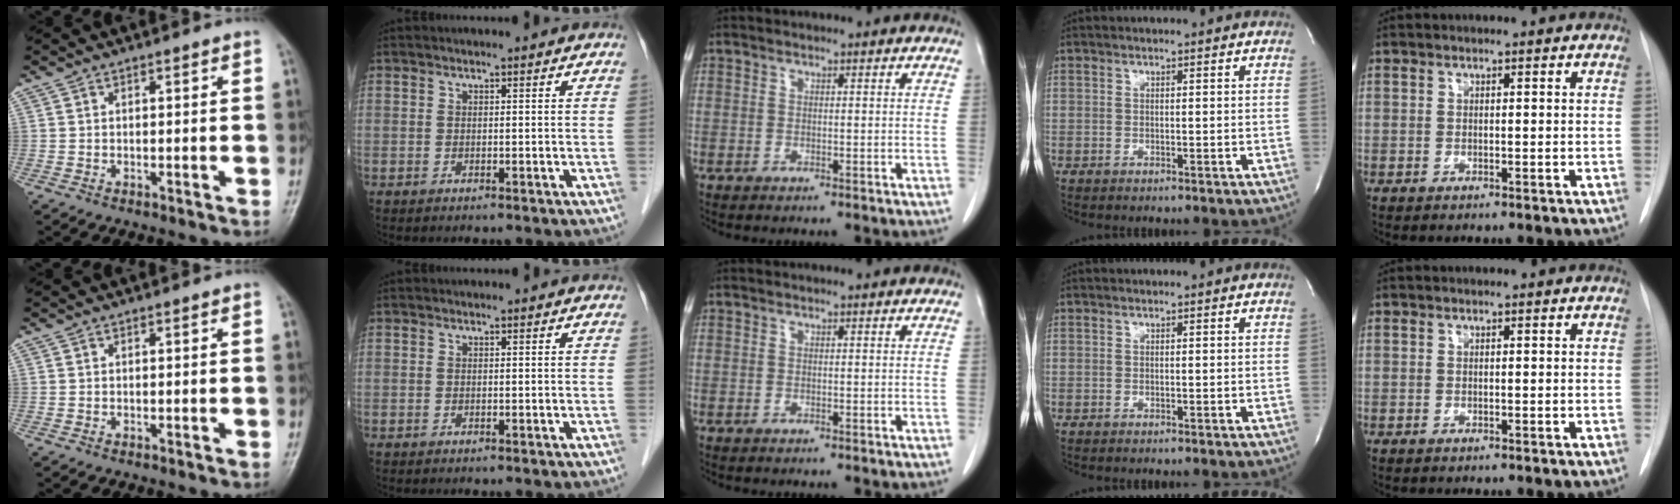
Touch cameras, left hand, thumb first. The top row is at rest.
{}